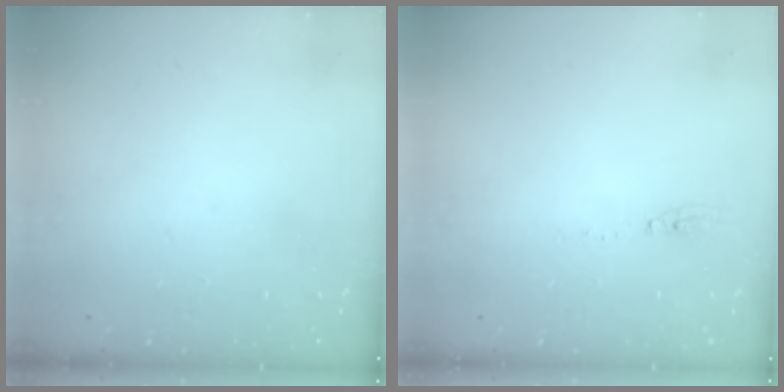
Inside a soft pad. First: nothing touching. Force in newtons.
{"total": 5.2, "press": 5.2, "slide": 0.5}